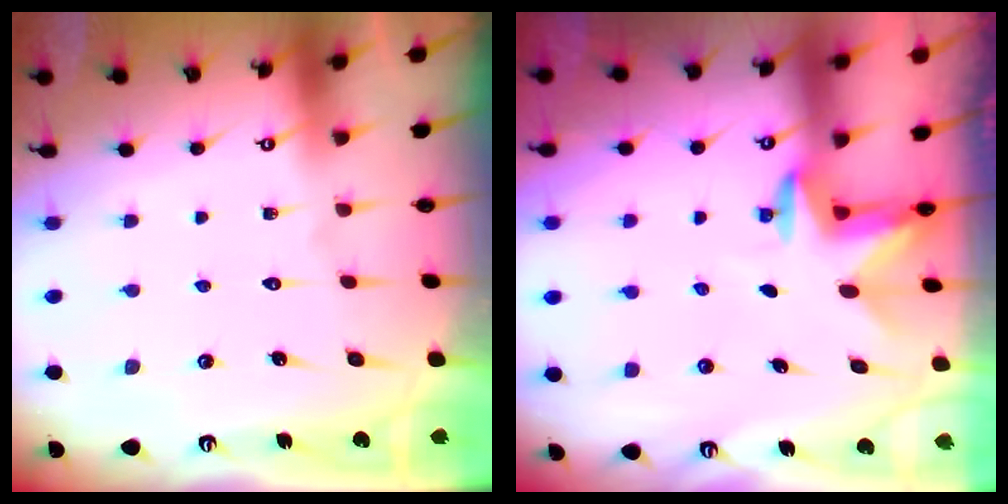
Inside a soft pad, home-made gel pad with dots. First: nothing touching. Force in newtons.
{"total": 2.6, "press": 2.6, "slide": 0.4}